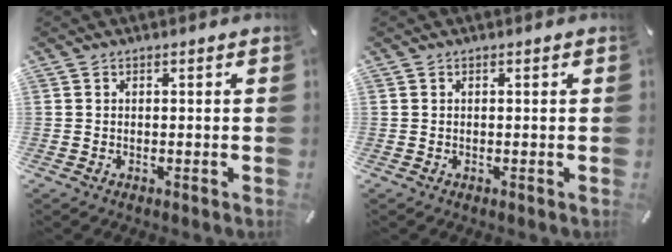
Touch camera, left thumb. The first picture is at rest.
{"total": 0.0}